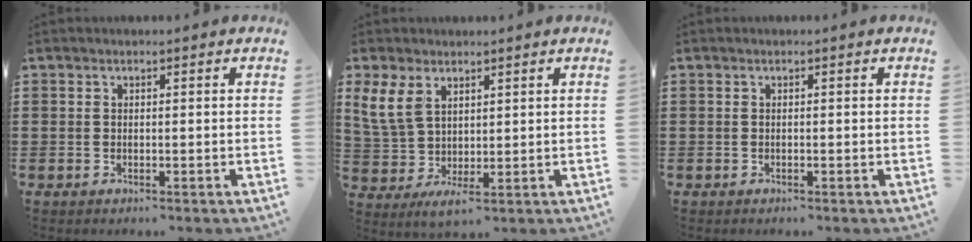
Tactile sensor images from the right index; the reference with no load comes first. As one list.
[{"total": 6.1, "force": [2.2, 3.6, 4.4], "torque": [-0.112, -0.001, 0.041]}, {"total": 0.0}]